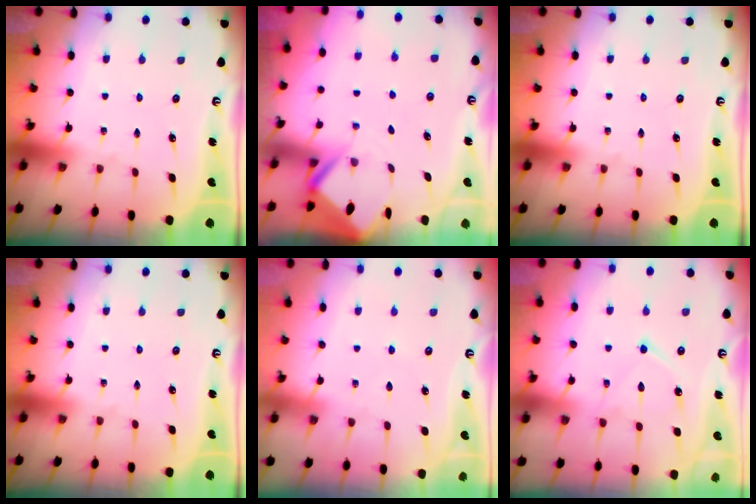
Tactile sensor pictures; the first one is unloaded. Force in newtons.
{"total": 3.0, "press": 3.0, "slide": 0.3}
{"total": 0.0}
{"total": 0.0}
{"total": 3.3, "press": 3.3, "slide": 0.6}
{"total": 10.4, "press": 10.4, "slide": 1.0}